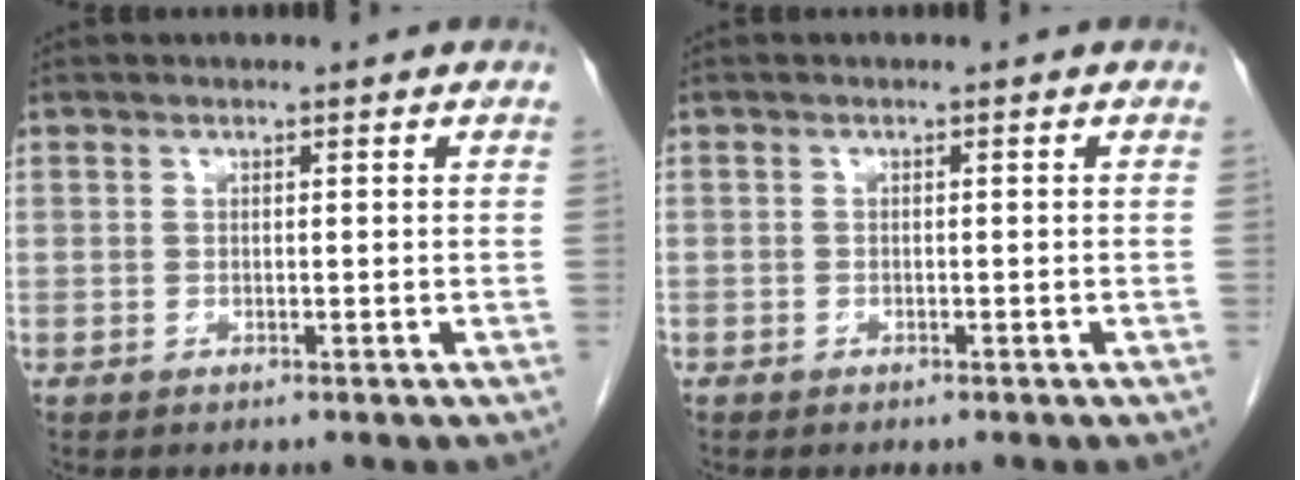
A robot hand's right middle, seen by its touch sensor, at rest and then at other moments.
{"total": 0.5, "force": [-0.4, 0.3, 0.1], "torque": [-0.003, 0.002, -0.007]}